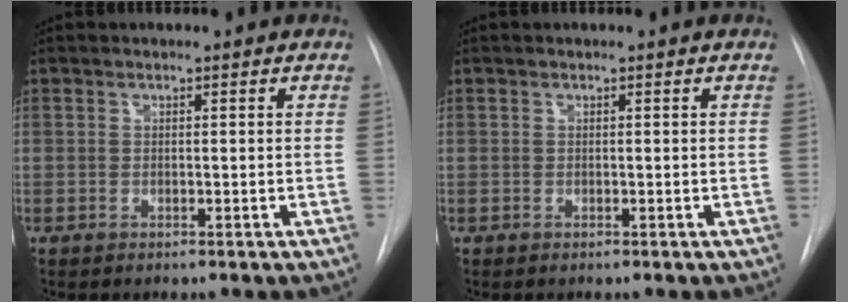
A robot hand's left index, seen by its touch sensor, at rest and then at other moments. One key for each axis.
{"total": 0.0}